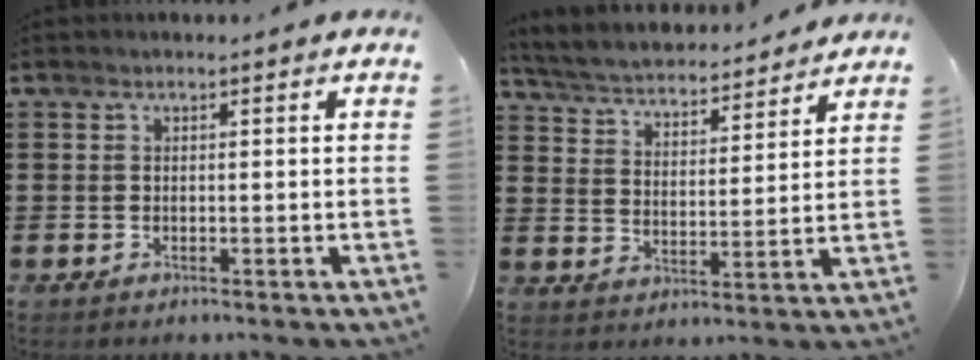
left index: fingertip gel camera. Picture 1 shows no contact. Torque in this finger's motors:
{"motor_torque": [2.14, 0.00, 0.29, 0.17]}